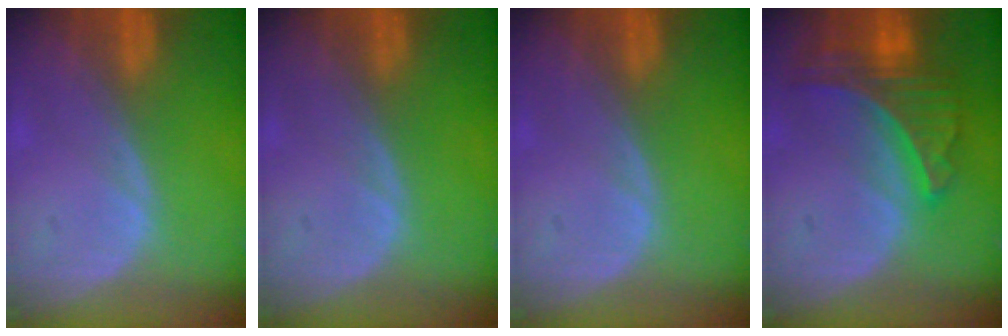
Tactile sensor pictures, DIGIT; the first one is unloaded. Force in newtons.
{"total": 0.0}
{"total": 0.0}
{"total": 7.9, "press": 7.0, "slide": 3.7}